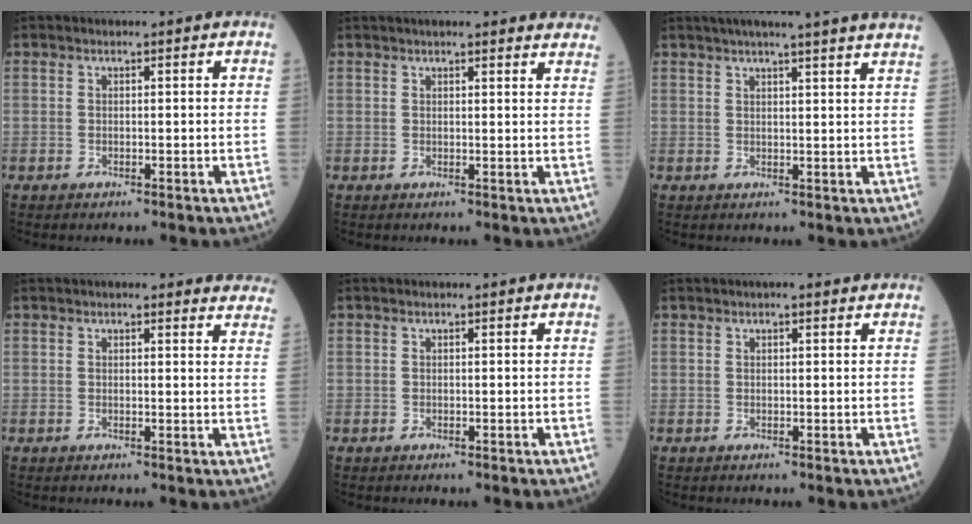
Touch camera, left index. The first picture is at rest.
{"total": 13.3, "force": [12.1, 2.2, 5.1], "torque": [-0.046, 0.023, 0.130]}
{"total": 15.4, "force": [13.5, -0.7, 7.4], "torque": [-0.115, 0.007, 0.160]}
{"total": 11.5, "force": [10.7, 2.3, 3.7], "torque": [-0.009, 0.001, 0.096]}
{"total": 0.0}
{"total": 1.8, "force": [1.3, 0.4, 1.1], "torque": [-0.016, 0.017, 0.018]}